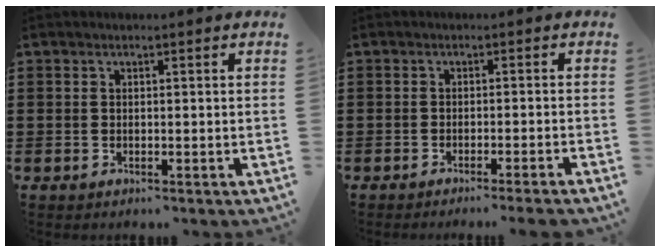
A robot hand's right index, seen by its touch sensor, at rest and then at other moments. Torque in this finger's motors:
{"motor_torque": [1.51, -0.62, 0.18, 0.08]}